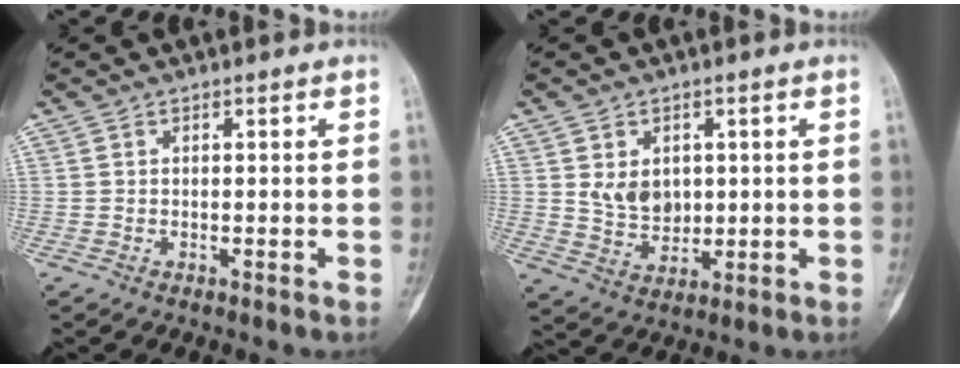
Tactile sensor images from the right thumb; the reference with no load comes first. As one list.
[{"total": 6.5, "force": [1.4, 5.0, 3.9], "torque": [-0.044, -0.014, 0.036]}]